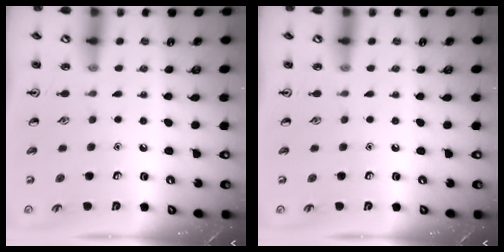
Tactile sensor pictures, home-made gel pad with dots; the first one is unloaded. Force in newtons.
{"total": 0.0}